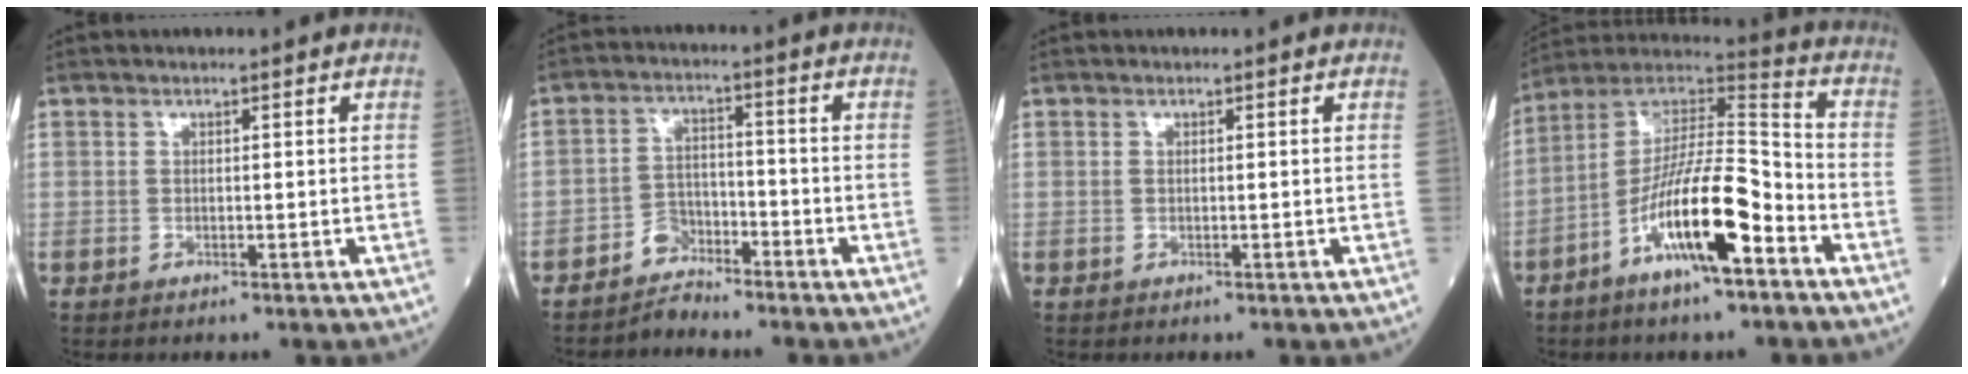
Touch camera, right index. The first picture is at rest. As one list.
[{"total": 3.7, "force": [-3.4, 1.4, 0.0], "torque": [0.003, 0.000, -0.065]}, {"total": 0.0}, {"total": 15.8, "force": [-7.0, 2.7, 13.9], "torque": [-0.258, 0.007, -0.124]}]